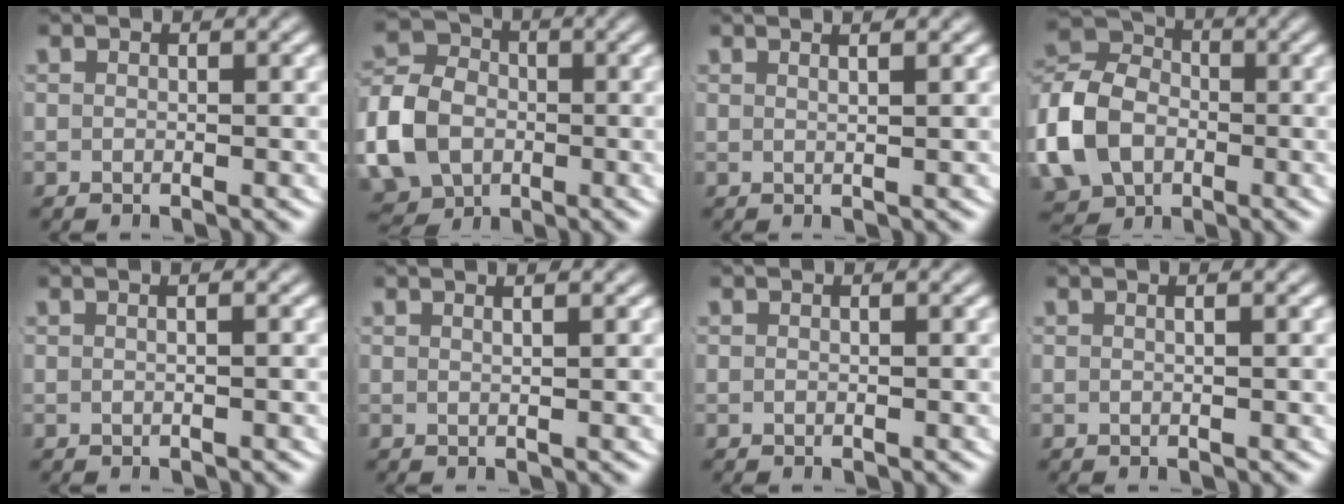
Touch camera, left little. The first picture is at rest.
{"total": 8.4, "force": [-1.8, 7.0, 4.2], "torque": [-0.092, -0.024, -0.028]}
{"total": 2.0, "force": [1.2, -0.2, 1.6], "torque": [-0.020, 0.001, 0.022]}
{"total": 10.2, "force": [-1.4, 8.7, 5.2], "torque": [-0.120, -0.028, -0.023]}
{"total": 0.8, "force": [-0.1, -0.2, 0.7], "torque": [-0.008, 0.005, -0.003]}
{"total": 1.2, "force": [0.7, -0.5, 0.9], "torque": [-0.012, -0.001, 0.013]}
{"total": 0.0}
{"total": 0.7, "force": [0.1, -0.3, 0.6], "torque": [-0.008, 0.003, 0.001]}